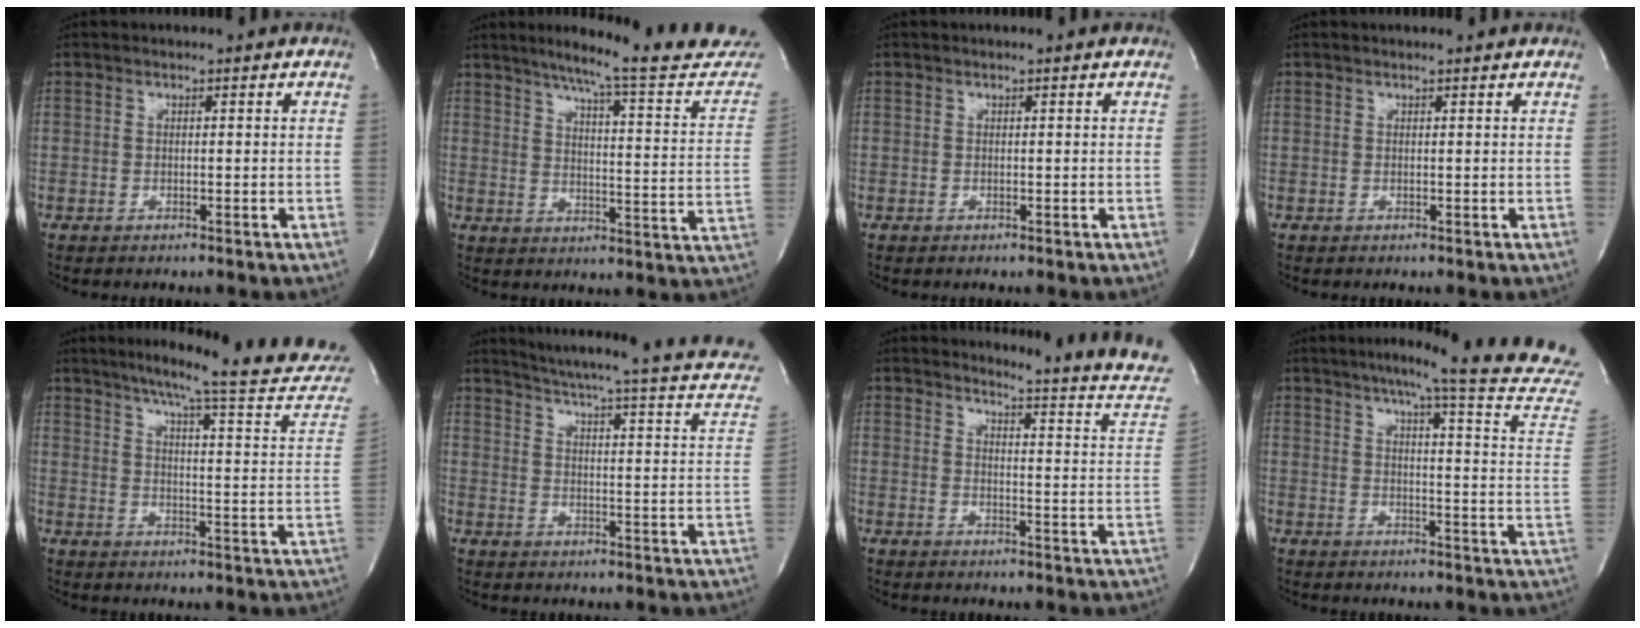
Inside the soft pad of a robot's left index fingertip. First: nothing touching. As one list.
[{"total": 21.4, "force": [19.0, 0.6, 9.8], "torque": [-0.127, -0.060, 0.232]}, {"total": 0.0}, {"total": 1.4, "force": [1.4, -0.1, 0.2], "torque": [-0.012, 0.004, 0.016]}, {"total": 22.5, "force": [20.1, 0.4, 10.1], "torque": [-0.136, -0.064, 0.244]}, {"total": 18.7, "force": [14.9, 2.3, 11.1], "torque": [-0.157, -0.031, 0.165]}, {"total": 15.0, "force": [14.6, -0.4, 3.3], "torque": [-0.037, -0.113, 0.143]}, {"total": 21.2, "force": [18.6, -1.5, 10.1], "torque": [-0.139, -0.076, 0.216]}]